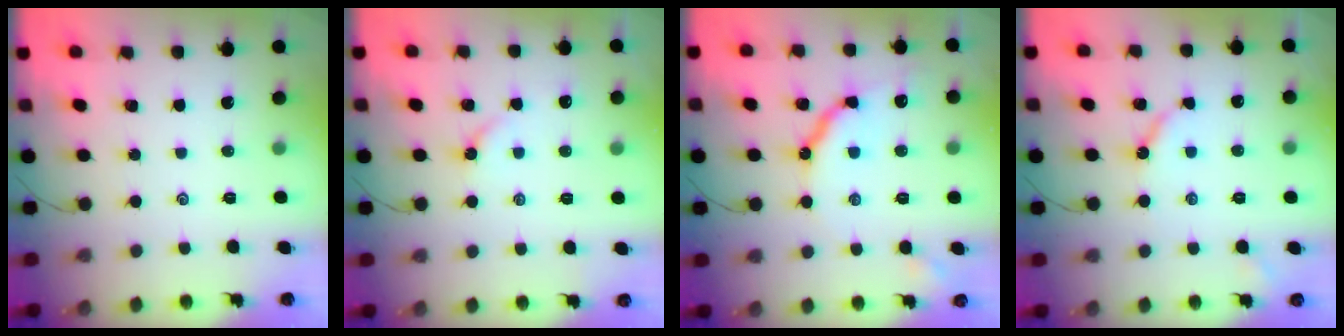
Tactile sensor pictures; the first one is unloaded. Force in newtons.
{"total": 3.8, "press": 3.8, "slide": 0.7}
{"total": 10.3, "press": 10.2, "slide": 1.1}
{"total": 5.6, "press": 5.6, "slide": 0.5}